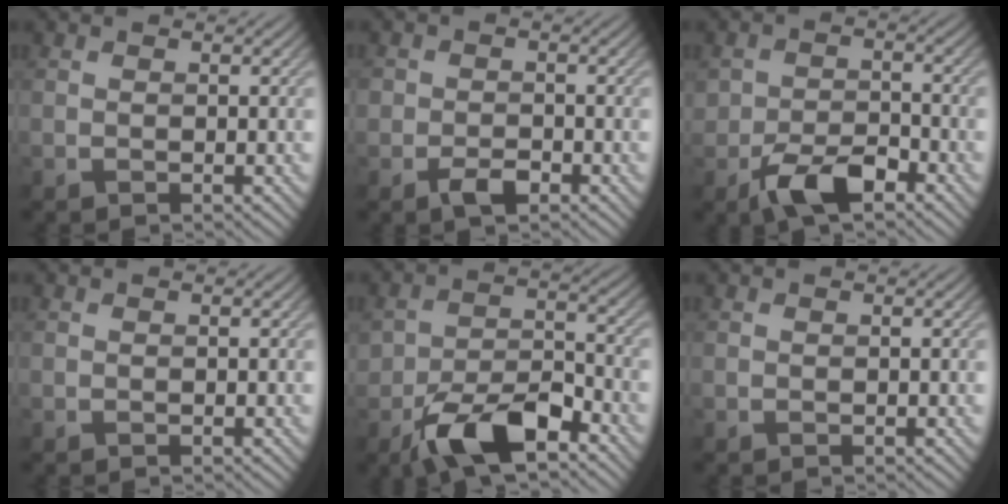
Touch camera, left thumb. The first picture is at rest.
{"total": 2.7, "force": [-1.5, 1.8, 1.4], "torque": [-0.022, -0.003, -0.032]}
{"total": 6.0, "force": [-3.6, 3.1, 3.7], "torque": [-0.063, -0.001, -0.071]}
{"total": 0.0}
{"total": 9.5, "force": [-5.7, 4.5, 6.2], "torque": [-0.107, -0.001, -0.110]}
{"total": 0.0}